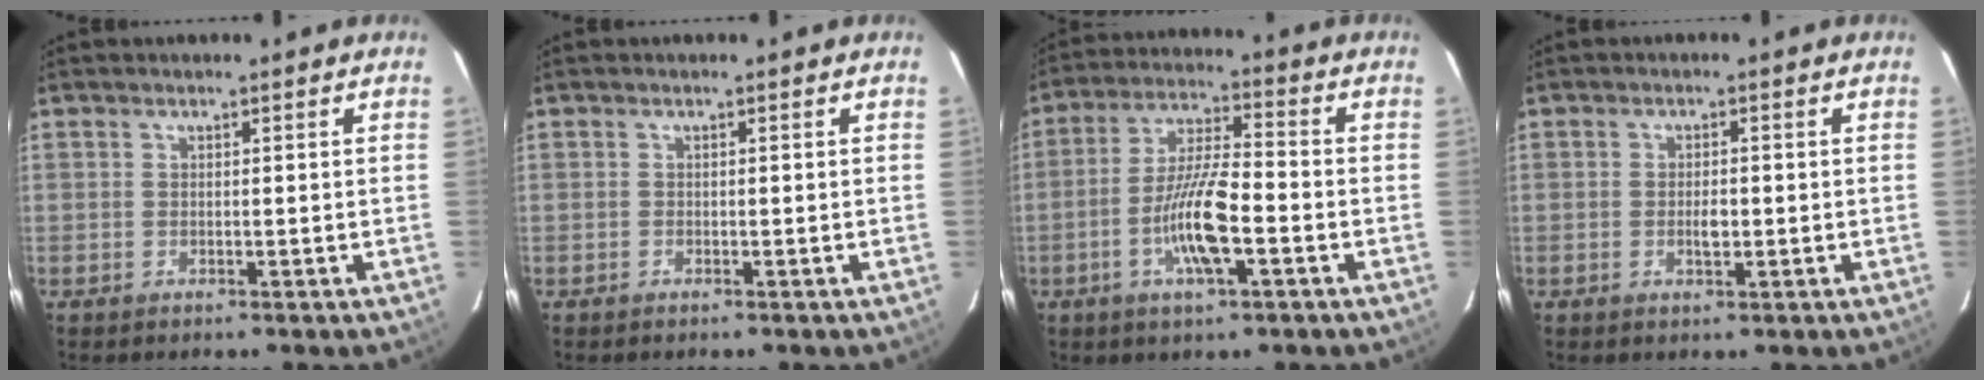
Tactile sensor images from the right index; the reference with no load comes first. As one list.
[{"total": 0.0}, {"total": 10.5, "force": [-3.5, 1.8, 9.8], "torque": [-0.189, 0.001, -0.066]}, {"total": 2.2, "force": [-0.4, 0.8, 2.0], "torque": [-0.038, 0.002, -0.006]}]